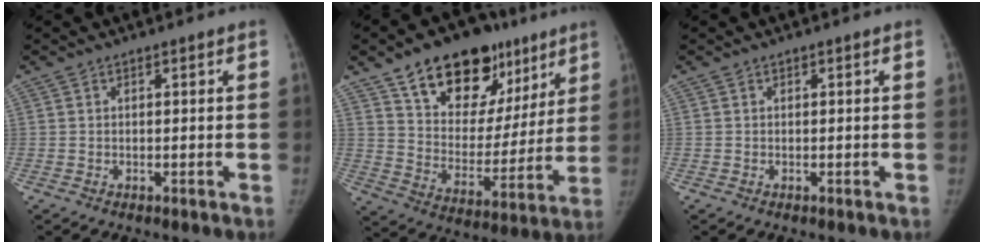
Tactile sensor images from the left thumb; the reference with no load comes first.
{"total": 23.1, "force": [13.7, 13.7, 12.5], "torque": [-0.139, -0.033, 0.223]}
{"total": 0.0}